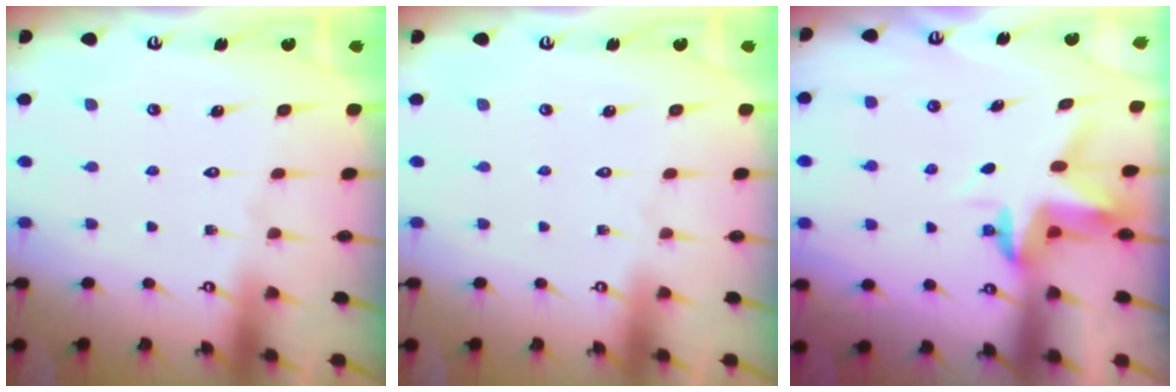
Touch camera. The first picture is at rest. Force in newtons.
{"total": 0.0}
{"total": 3.2, "press": 3.2, "slide": 0.4}